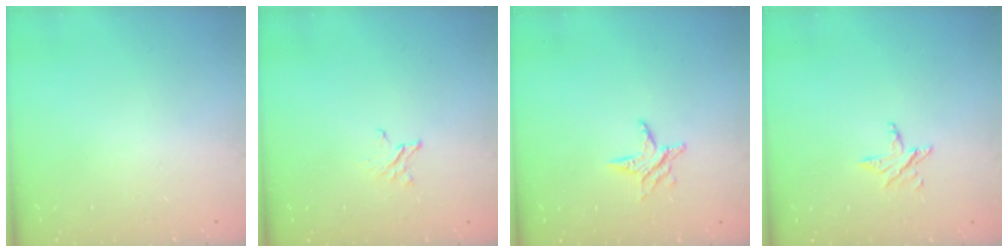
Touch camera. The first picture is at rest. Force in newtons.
{"total": 2.0, "press": 2.0, "slide": 0.2}
{"total": 5.8, "press": 5.8, "slide": 0.5}
{"total": 3.4, "press": 3.3, "slide": 0.3}